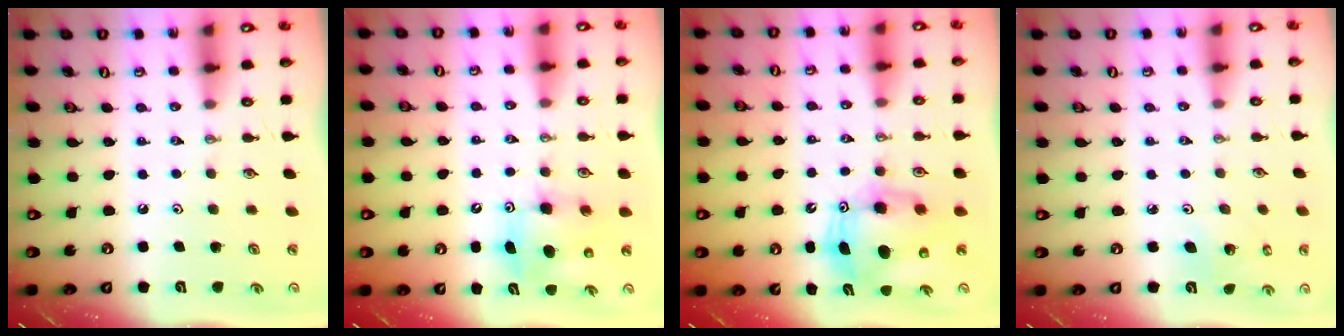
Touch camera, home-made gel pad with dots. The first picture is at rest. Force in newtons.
{"total": 8.0, "press": 7.8, "slide": 2.0}
{"total": 10.1, "press": 9.9, "slide": 1.8}
{"total": 3.6, "press": 3.5, "slide": 0.7}